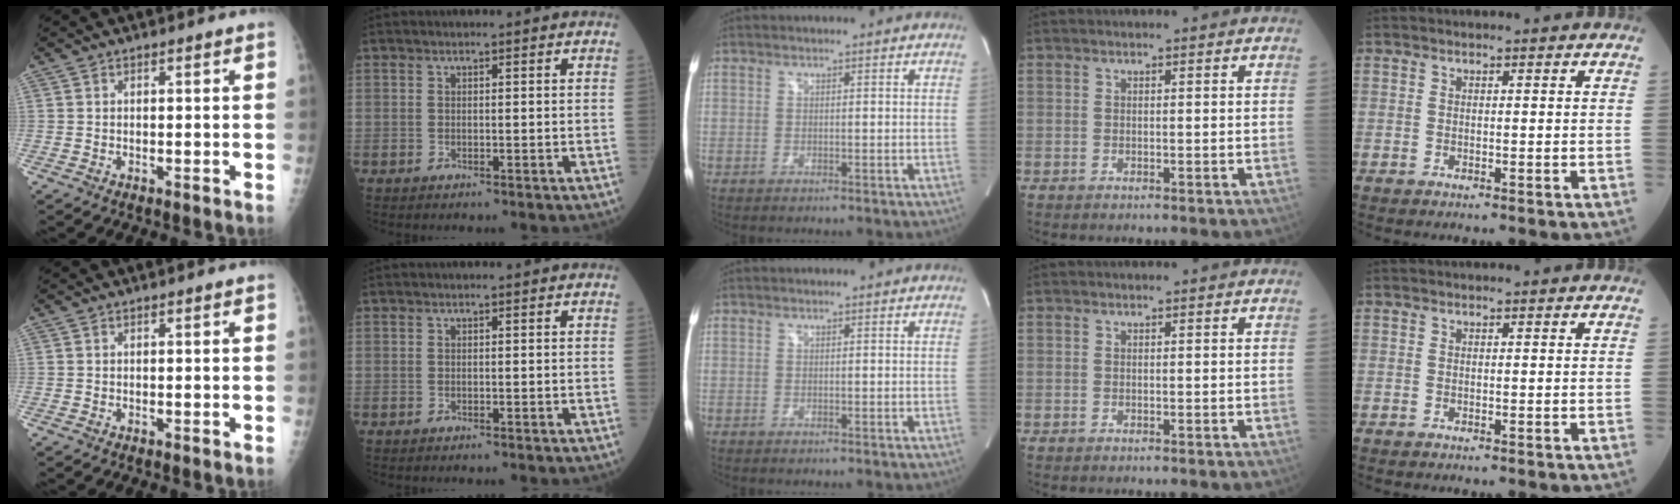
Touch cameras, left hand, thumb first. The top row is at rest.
{}